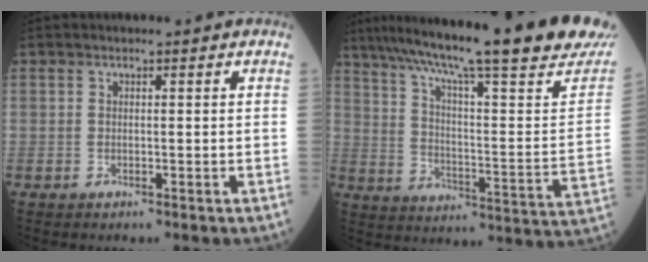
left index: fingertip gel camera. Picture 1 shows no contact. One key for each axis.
{"total": 28.1, "fx": 22.8, "fy": 0.7, "fz": 16.3, "tx": -0.262, "ty": -0.062, "tz": 0.304}